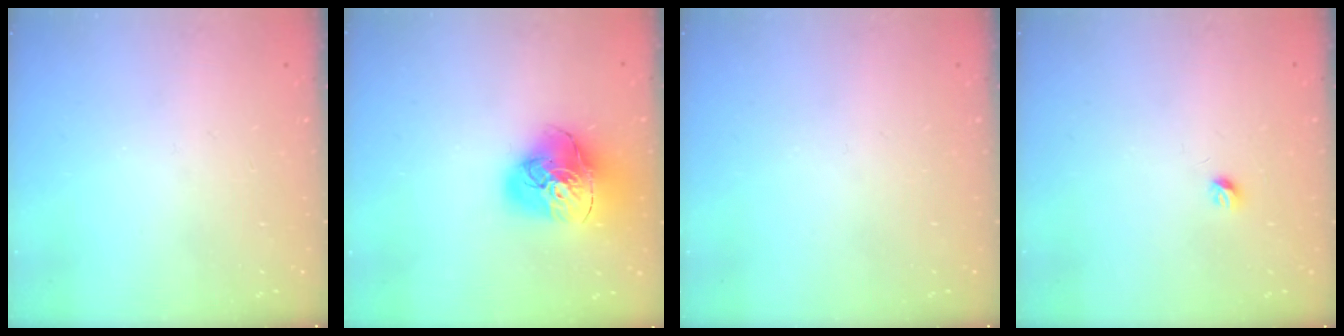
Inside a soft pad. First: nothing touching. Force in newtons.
{"total": 18.6, "press": 18.5, "slide": 2.0}
{"total": 0.0}
{"total": 3.6, "press": 3.5, "slide": 0.6}